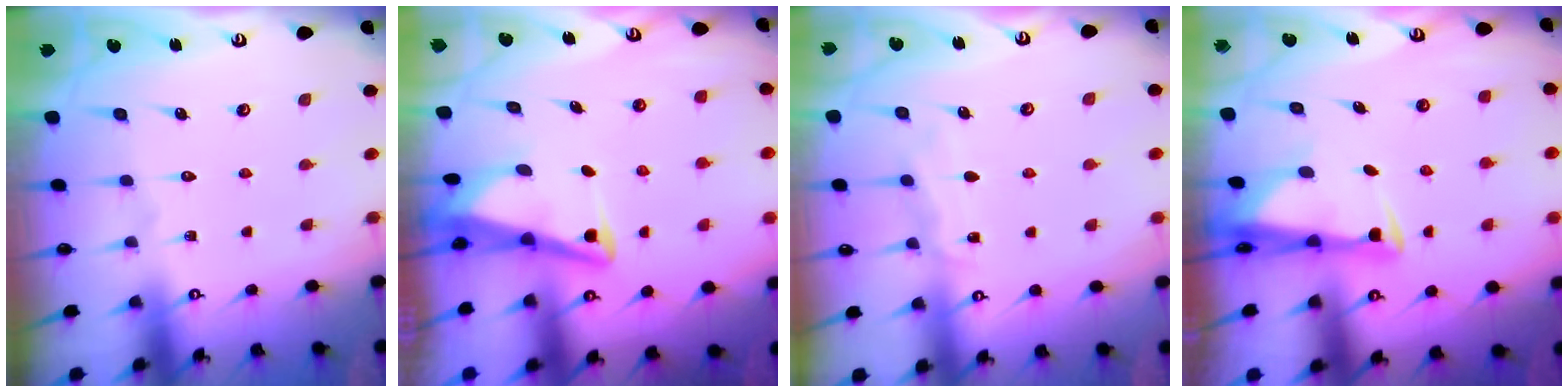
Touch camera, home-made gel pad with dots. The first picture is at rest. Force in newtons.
{"total": 5.1, "press": 5.0, "slide": 0.9}
{"total": 4.7, "press": 4.7, "slide": 0.6}
{"total": 3.0, "press": 2.8, "slide": 0.9}